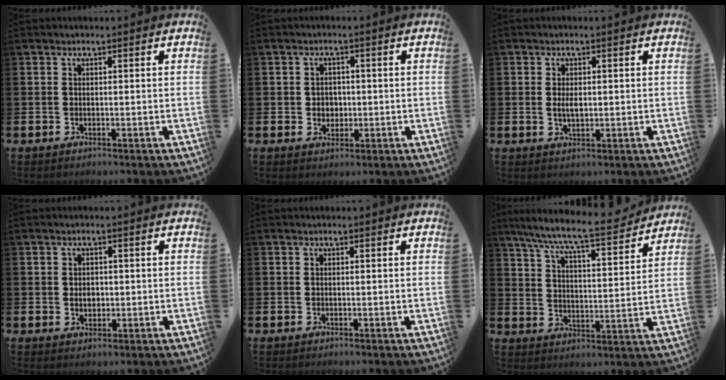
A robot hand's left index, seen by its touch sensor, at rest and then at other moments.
{"total": 2.3, "force": [0.2, 2.2, 0.8], "torque": [0.001, 0.000, -0.006]}
{"total": 2.1, "force": [0.2, 1.1, 1.8], "torque": [-0.022, -0.002, -0.001]}
{"total": 1.8, "force": [0.1, 1.5, 1.1], "torque": [0.001, 0.000, -0.005]}
{"total": 0.0}
{"total": 9.0, "force": [8.2, 0.6, 3.8], "torque": [-0.097, -0.056, 0.137]}